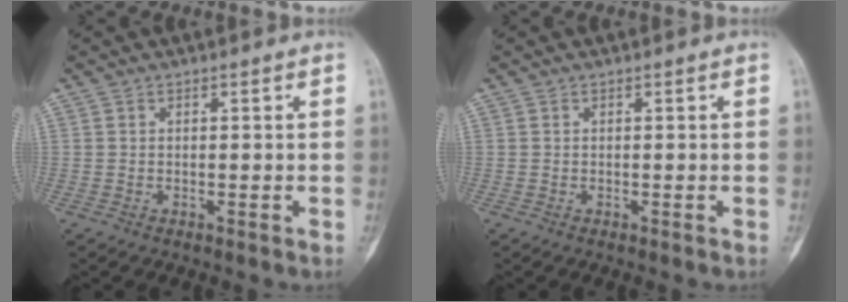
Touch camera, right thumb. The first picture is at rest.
{"total": 0.0}